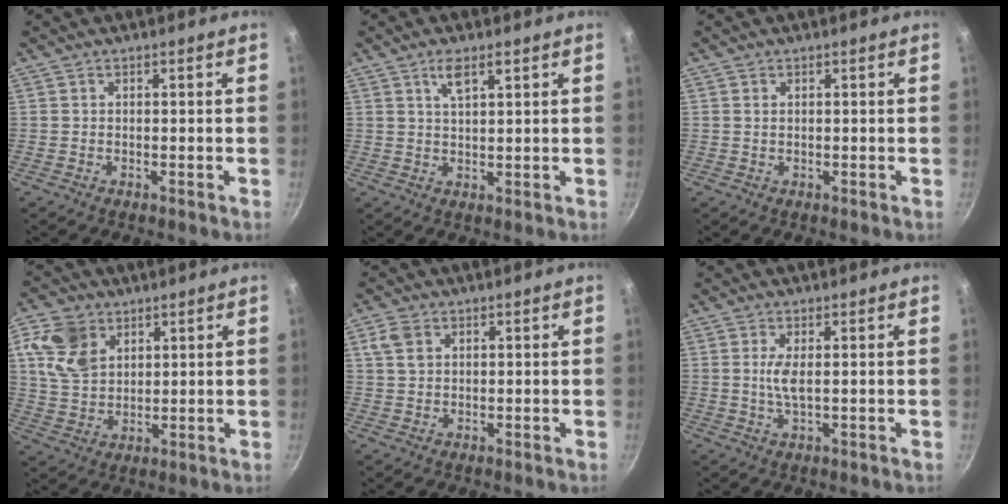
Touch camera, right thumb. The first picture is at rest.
{"total": 4.1, "force": [2.2, 1.3, 3.2], "torque": [-0.056, -0.006, 0.044]}
{"total": 0.7, "force": [0.3, 0.4, 0.5], "torque": [-0.009, 0.001, 0.004]}
{"total": 10.4, "force": [4.3, 7.5, 5.7], "torque": [-0.092, -0.007, 0.086]}
{"total": 4.1, "force": [1.4, 3.0, 2.3], "torque": [-0.034, 0.000, 0.026]}
{"total": 3.4, "force": [0.5, 0.9, 3.2], "torque": [-0.072, -0.003, 0.011]}